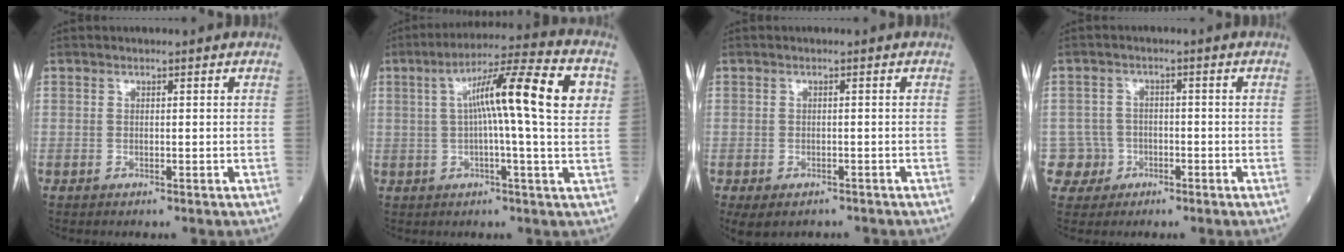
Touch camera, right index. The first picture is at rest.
{"total": 14.7, "force": [3.0, 0.2, 14.4], "torque": [-0.232, 0.031, 0.040]}
{"total": 5.3, "force": [-4.0, 2.6, 2.2], "torque": [-0.033, -0.005, -0.057]}
{"total": 4.3, "force": [-1.5, 4.0, -0.3], "torque": [0.018, 0.015, -0.027]}